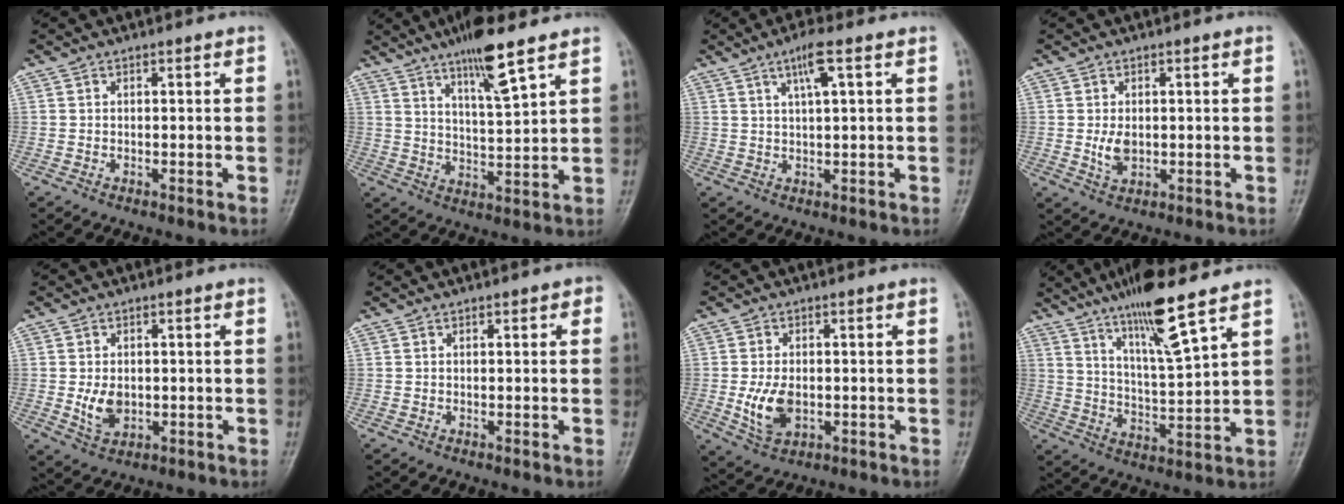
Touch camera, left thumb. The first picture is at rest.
{"total": 10.3, "force": [6.8, 1.4, 7.6], "torque": [-0.126, -0.041, 0.119]}
{"total": 4.8, "force": [2.2, 0.6, 4.2], "torque": [-0.083, -0.002, 0.045]}
{"total": 3.8, "force": [-0.1, 2.4, 2.9], "torque": [-0.046, -0.003, 0.004]}
{"total": 5.1, "force": [-0.4, 3.5, 3.6], "torque": [-0.052, -0.003, 0.002]}
{"total": 2.0, "force": [0.6, 1.0, 1.6], "torque": [-0.016, 0.005, 0.004]}
{"total": 7.0, "force": [-1.0, 4.4, 5.3], "torque": [-0.094, -0.001, -0.011]}
{"total": 12.9, "force": [8.7, 1.2, 9.5], "torque": [-0.167, -0.052, 0.158]}